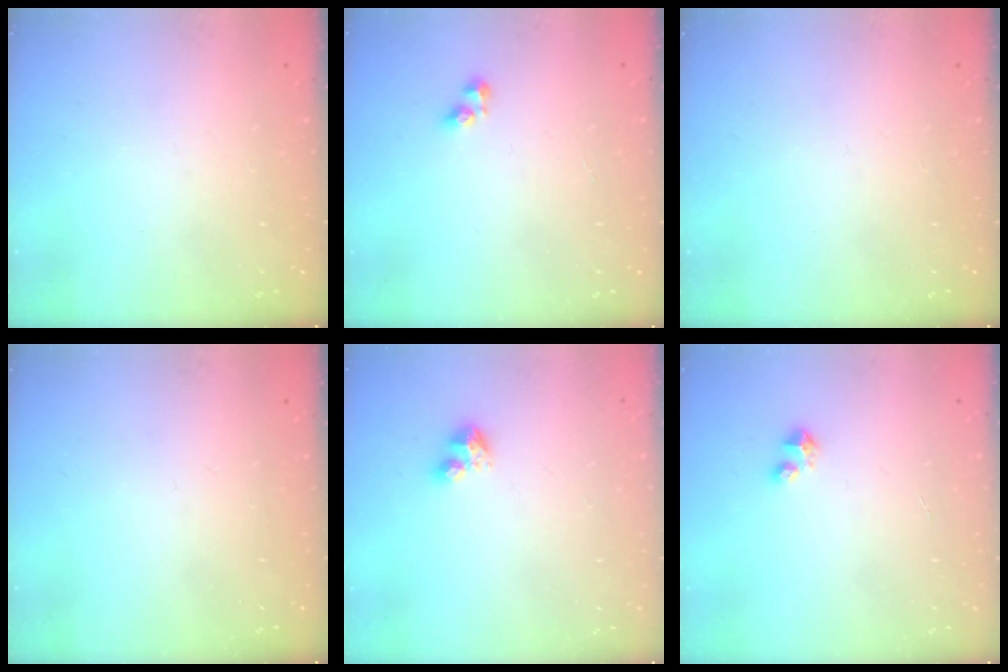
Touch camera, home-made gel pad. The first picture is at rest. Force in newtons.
{"total": 3.6, "press": 3.6, "slide": 0.7}
{"total": 0.0}
{"total": 0.0}
{"total": 3.6, "press": 3.6, "slide": 0.2}
{"total": 2.6, "press": 2.6, "slide": 0.1}